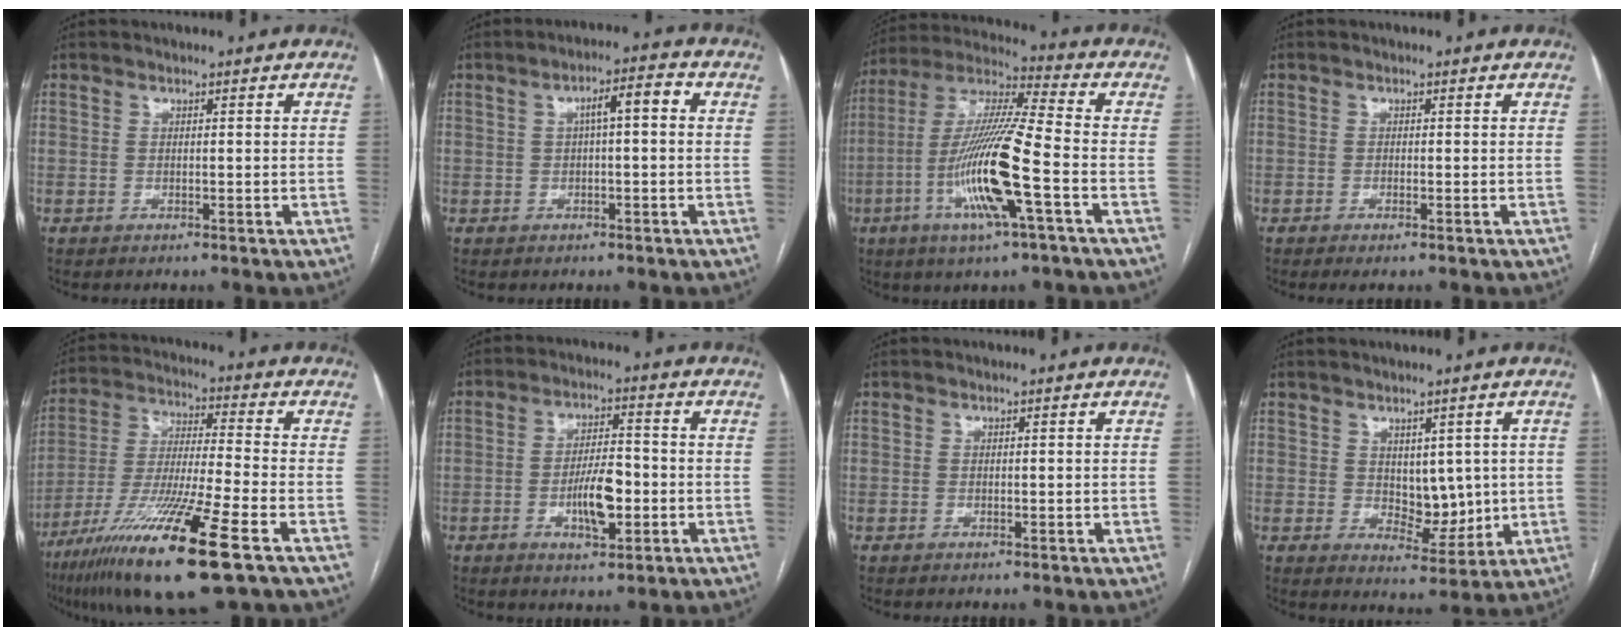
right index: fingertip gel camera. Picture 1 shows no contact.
{"total": 4.7, "force": [0.7, 0.9, 4.5], "torque": [-0.073, 0.018, 0.008]}
{"total": 16.2, "force": [-5.2, 0.5, 15.3], "torque": [-0.308, -0.008, -0.101]}
{"total": 1.2, "force": [-0.8, 0.0, 0.9], "torque": [-0.017, -0.003, -0.012]}
{"total": 18.9, "force": [-10.4, 0.4, 15.8], "torque": [-0.304, -0.050, -0.188]}
{"total": 7.3, "force": [-2.0, 2.3, 6.6], "torque": [-0.121, 0.005, -0.031]}
{"total": 0.0}
{"total": 6.4, "force": [0.7, 3.8, 5.1], "torque": [-0.065, -0.002, 0.028]}